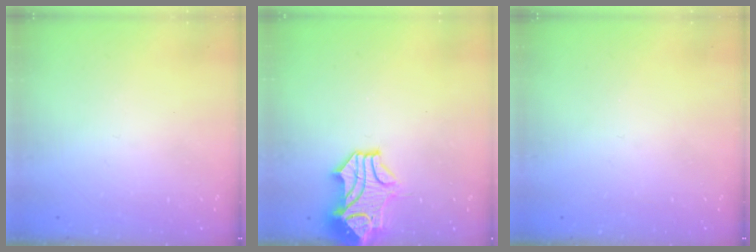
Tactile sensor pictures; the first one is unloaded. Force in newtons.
{"total": 1.0, "press": 0.2, "slide": 1.0}
{"total": 0.0}